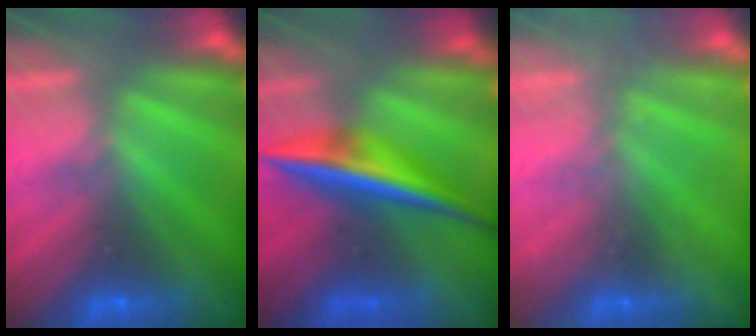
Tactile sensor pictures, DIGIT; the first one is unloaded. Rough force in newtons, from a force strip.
{"total": 7.3}
{"total": 2.2}